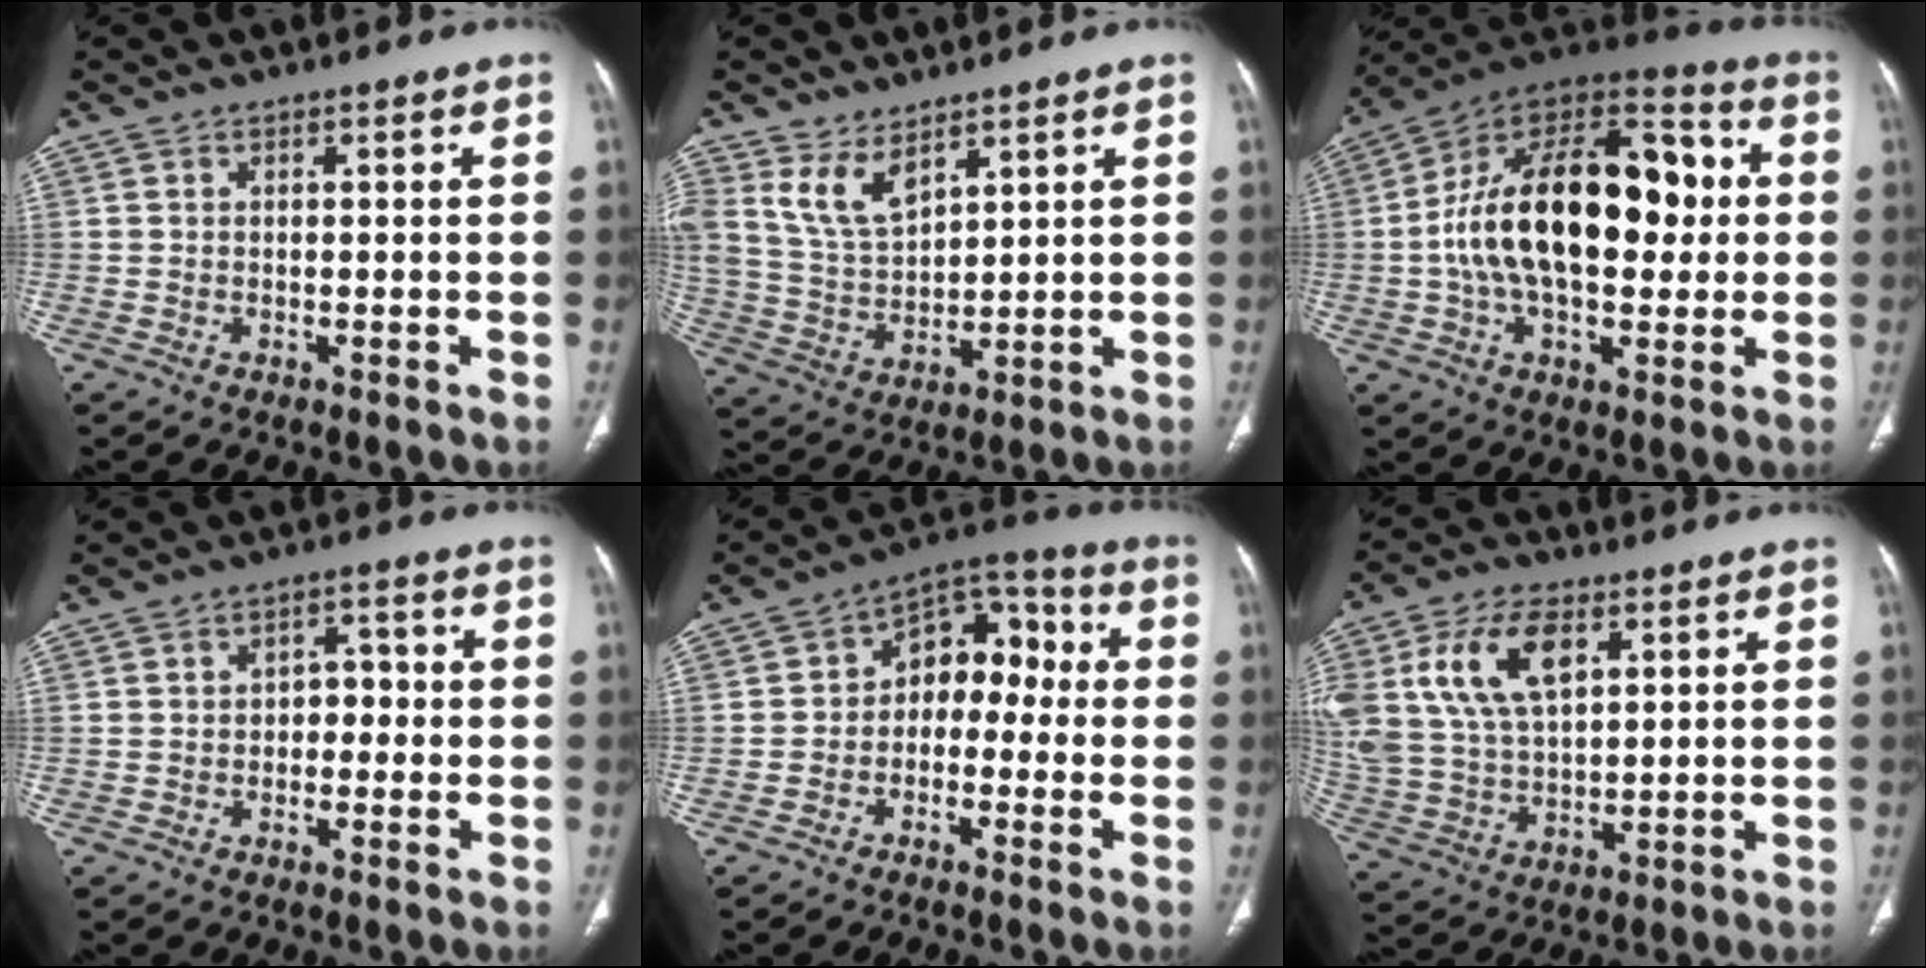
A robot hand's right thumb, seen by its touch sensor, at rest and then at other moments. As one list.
[{"total": 8.1, "force": [5.2, 4.0, 4.8], "torque": [-0.083, -0.030, 0.115]}, {"total": 26.7, "force": [1.3, 14.5, 22.4], "torque": [-0.354, 0.031, 0.014]}, {"total": 3.6, "force": [-0.6, 2.7, 2.4], "torque": [-0.013, 0.017, -0.016]}, {"total": 10.0, "force": [-0.9, 7.1, 6.9], "torque": [-0.057, 0.049, -0.033]}, {"total": 16.0, "force": [6.0, 8.9, 11.9], "torque": [-0.230, -0.007, 0.122]}]